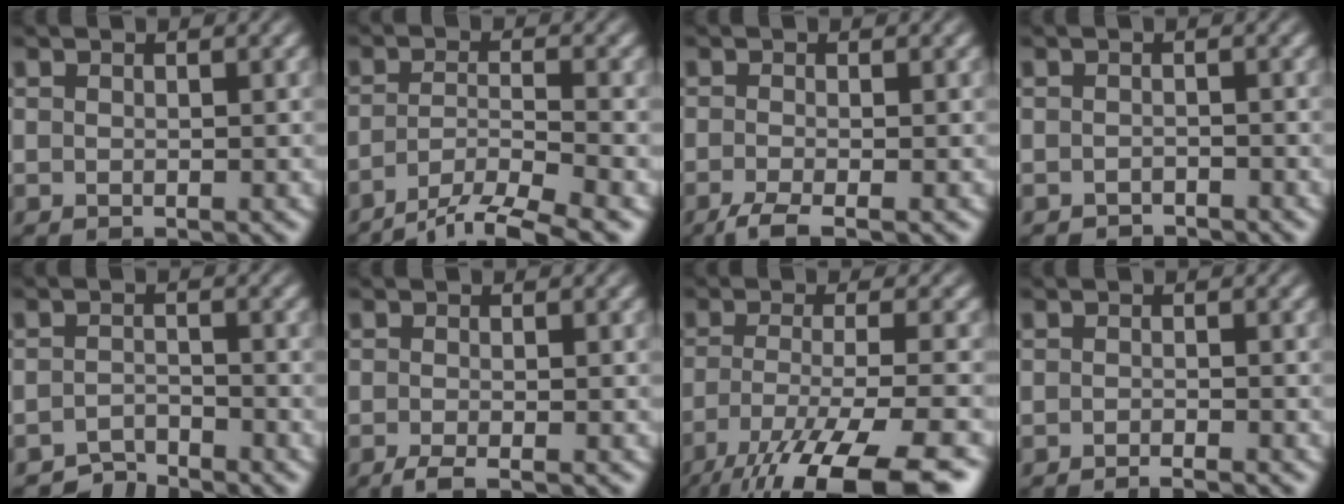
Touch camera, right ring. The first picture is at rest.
{"total": 5.9, "force": [-3.9, 2.7, 3.5], "torque": [-0.064, -0.023, -0.054]}
{"total": 3.4, "force": [-2.6, 1.3, 1.7], "torque": [-0.048, -0.018, -0.036]}
{"total": 1.9, "force": [-1.9, 0.2, -0.4], "torque": [-0.002, -0.013, -0.025]}
{"total": 3.2, "force": [-3.2, 0.7, -0.2], "torque": [0.002, -0.010, -0.056]}
{"total": 2.3, "force": [-1.9, 0.9, 1.0], "torque": [-0.031, -0.012, -0.026]}
{"total": 10.7, "force": [-5.8, 4.5, 7.8], "torque": [-0.148, -0.053, -0.057]}
{"total": 1.5, "force": [-1.4, 0.1, 0.3], "torque": [-0.004, 0.002, -0.029]}